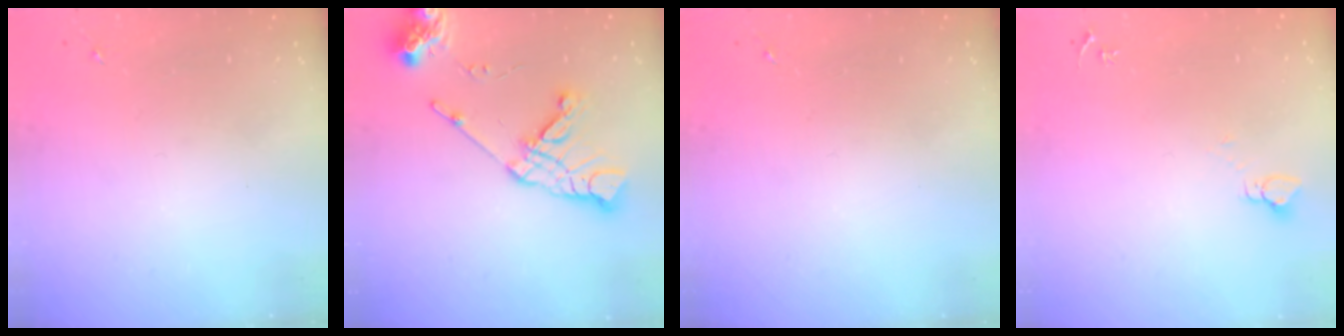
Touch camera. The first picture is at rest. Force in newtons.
{"total": 14.4, "press": 14.3, "slide": 1.9}
{"total": 0.0}
{"total": 2.7, "press": 2.7, "slide": 0.1}